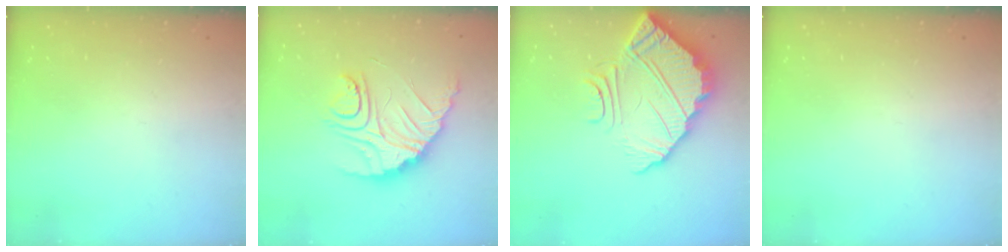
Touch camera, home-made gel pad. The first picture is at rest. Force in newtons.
{"total": 14.9, "press": 14.8, "slide": 1.2}
{"total": 10.5, "press": 10.4, "slide": 0.7}
{"total": 0.0}